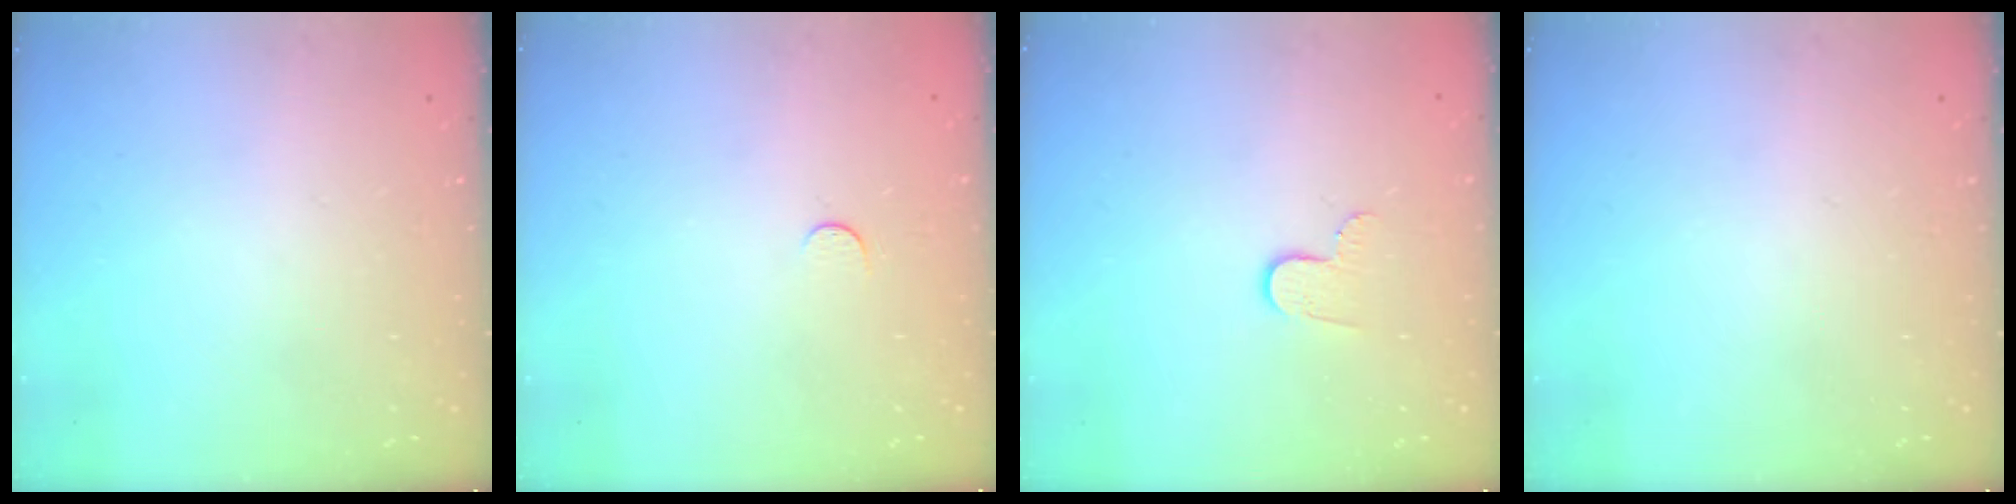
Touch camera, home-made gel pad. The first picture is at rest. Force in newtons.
{"total": 3.1, "press": 3.1, "slide": 0.4}
{"total": 4.6, "press": 4.6, "slide": 0.5}
{"total": 0.0}